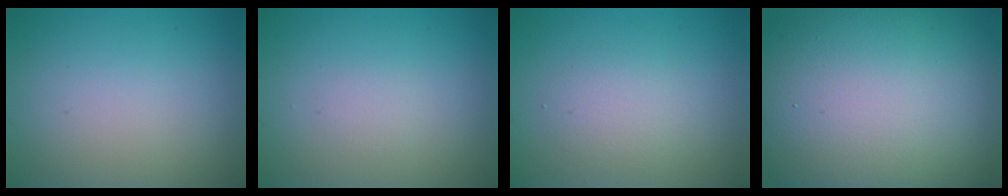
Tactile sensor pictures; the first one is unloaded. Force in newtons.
{"total": 0.7, "press": 0.7, "slide": 0.0}
{"total": 2.1, "press": 2.1, "slide": 0.0}
{"total": 18.4, "press": 18.4, "slide": 0.8}